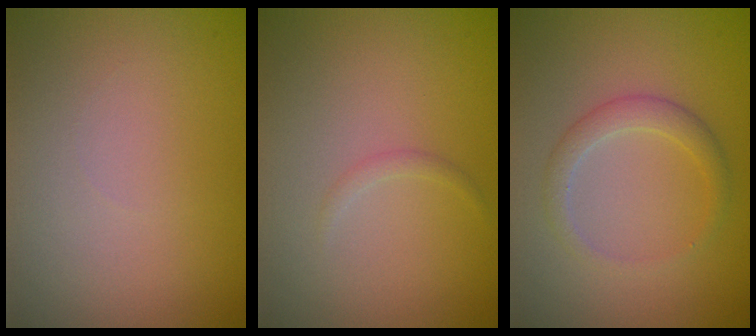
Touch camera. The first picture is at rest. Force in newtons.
{"total": 0.7, "press": 0.7, "slide": 0.1}
{"total": 2.1, "press": 2.1, "slide": 0.2}